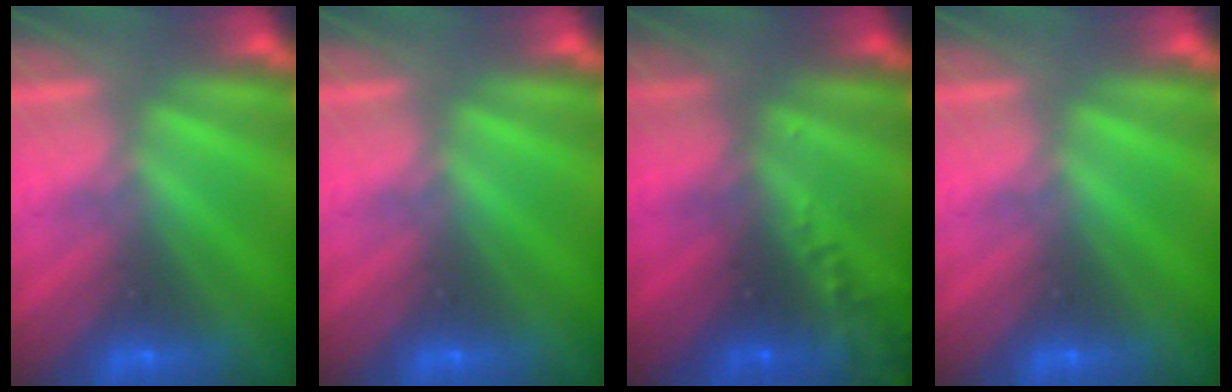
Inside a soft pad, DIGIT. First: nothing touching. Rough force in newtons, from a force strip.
{"total": 0.0}
{"total": 7.3}
{"total": 0.0}